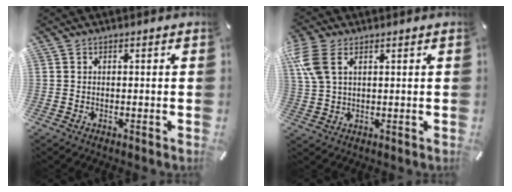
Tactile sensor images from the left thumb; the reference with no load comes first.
{"total": 7.4, "force": [3.3, 4.0, 5.3], "torque": [-0.137, -0.008, 0.059]}